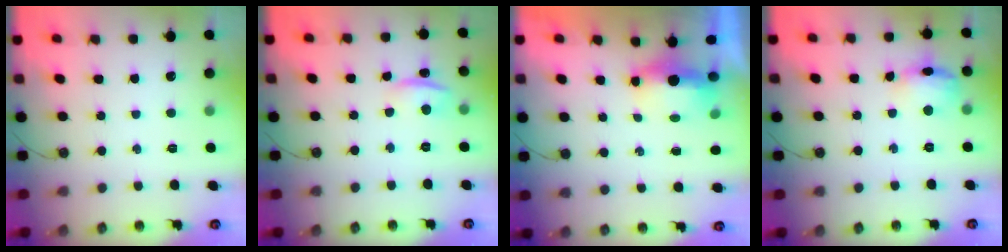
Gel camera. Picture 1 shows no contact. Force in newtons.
{"total": 2.0, "press": 1.5, "slide": 1.3}
{"total": 5.8, "press": 5.2, "slide": 2.5}
{"total": 11.1, "press": 11.0, "slide": 1.0}